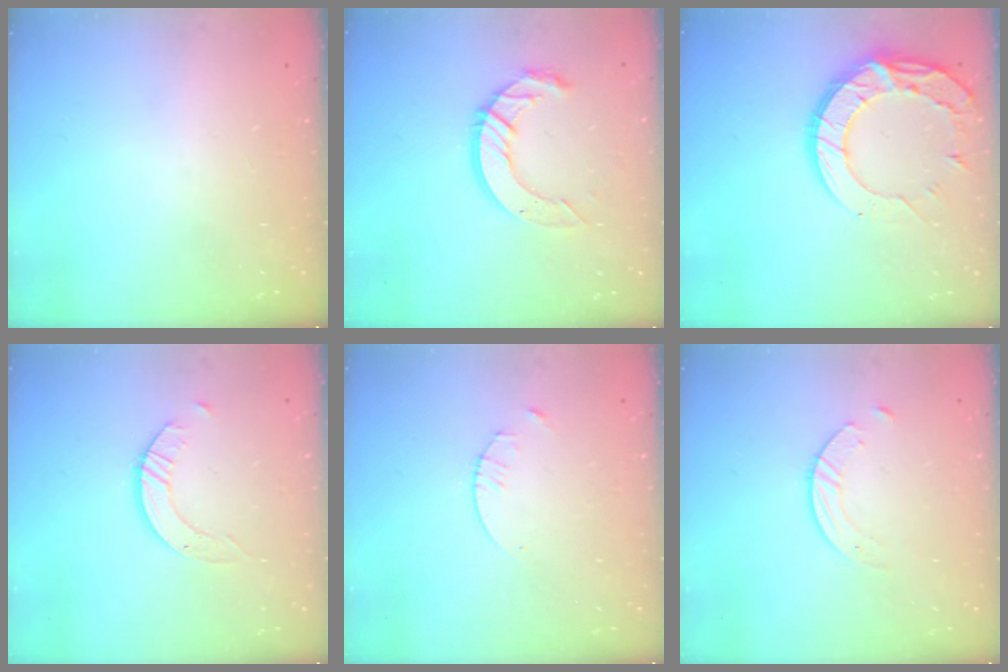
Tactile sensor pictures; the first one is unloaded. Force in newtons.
{"total": 11.1, "press": 11.1, "slide": 1.0}
{"total": 15.1, "press": 15.0, "slide": 1.3}
{"total": 2.9, "press": 2.9, "slide": 0.3}
{"total": 1.3, "press": 1.3, "slide": 0.2}
{"total": 1.4, "press": 1.4, "slide": 0.2}